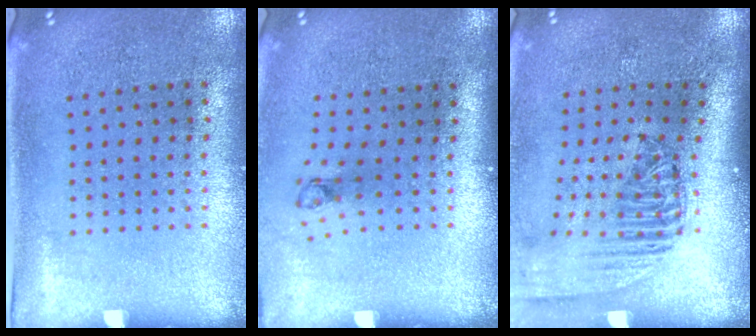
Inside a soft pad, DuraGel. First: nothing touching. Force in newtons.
{"total": 0.8, "press": 0.3, "slide": 0.7}
{"total": 2.4, "press": 1.8, "slide": 1.6}